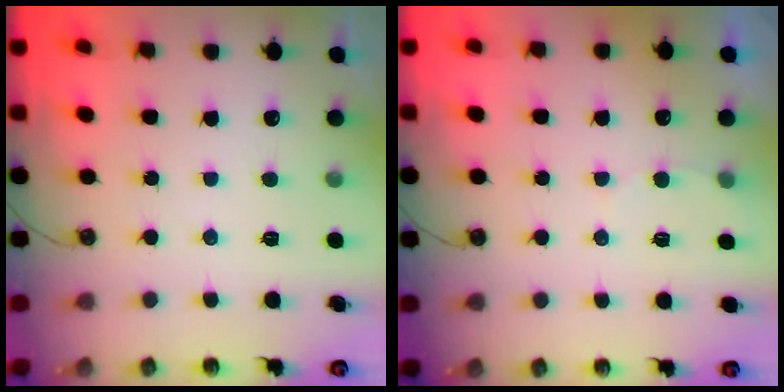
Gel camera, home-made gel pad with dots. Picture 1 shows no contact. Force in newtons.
{"total": 3.4, "press": 3.4, "slide": 0.4}